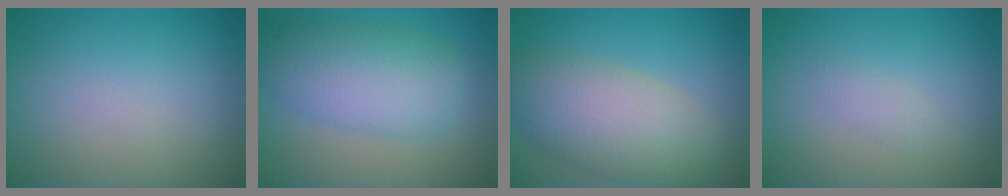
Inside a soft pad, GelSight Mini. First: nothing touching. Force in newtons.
{"total": 7.0, "press": 7.0, "slide": 0.2}
{"total": 7.9, "press": 7.9, "slide": 0.3}
{"total": 1.0, "press": 1.0, "slide": 0.1}